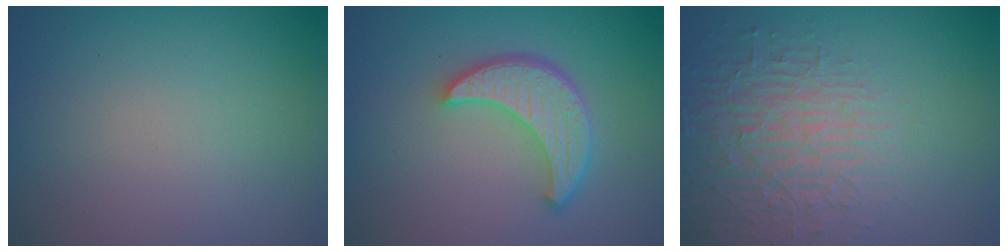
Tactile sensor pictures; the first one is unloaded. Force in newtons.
{"total": 5.1, "press": 4.3, "slide": 2.8}
{"total": 4.0, "press": 3.9, "slide": 0.7}